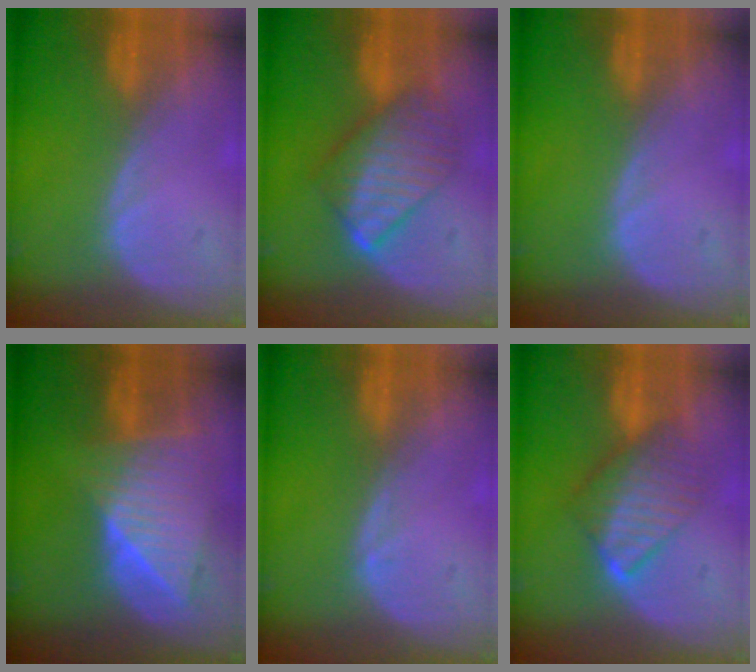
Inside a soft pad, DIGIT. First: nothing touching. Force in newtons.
{"total": 7.7, "press": 7.7, "slide": 0.3}
{"total": 0.0}
{"total": 9.1, "press": 8.0, "slide": 4.3}
{"total": 0.8, "press": 0.7, "slide": 0.1}
{"total": 6.4, "press": 6.4, "slide": 0.6}